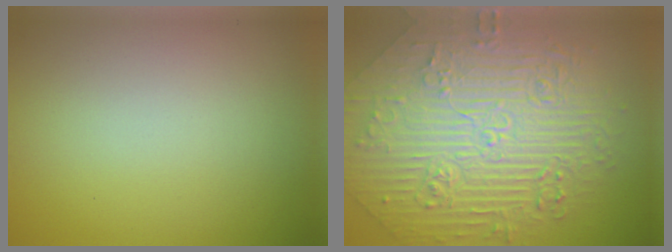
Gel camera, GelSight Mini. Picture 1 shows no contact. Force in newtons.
{"total": 11.1, "press": 7.5, "slide": 8.2}